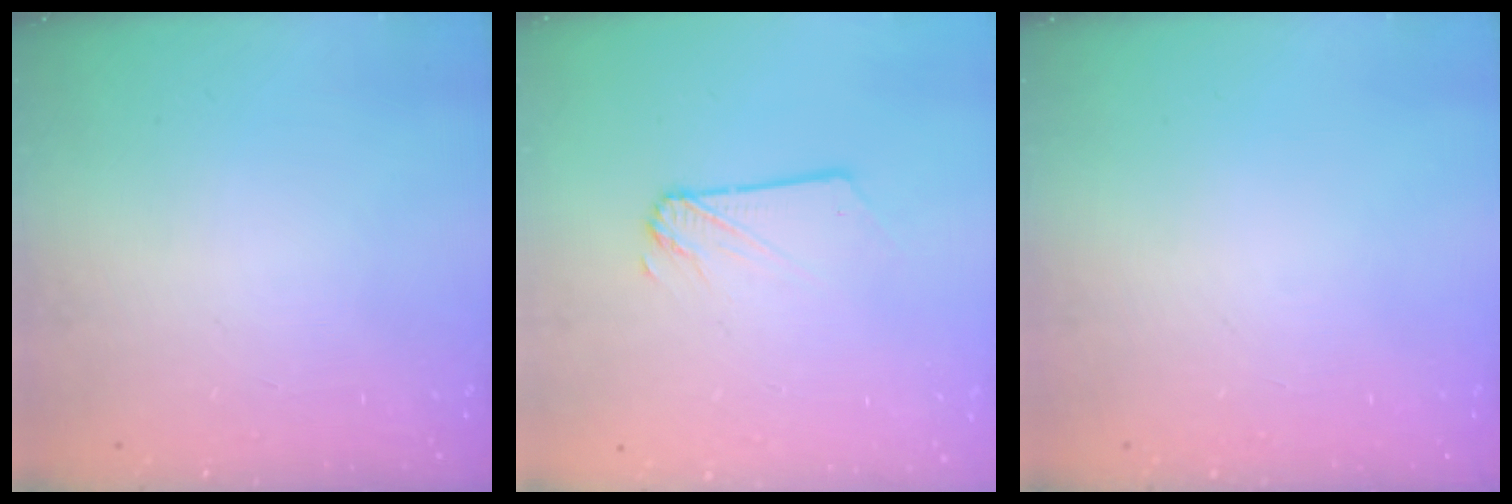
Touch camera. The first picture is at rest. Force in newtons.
{"total": 1.9, "press": 1.9, "slide": 0.3}
{"total": 0.0}